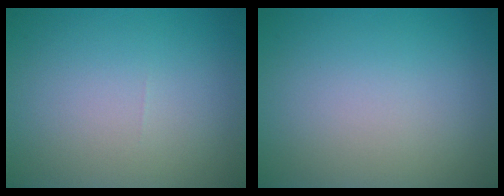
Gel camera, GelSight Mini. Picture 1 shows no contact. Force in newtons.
{"total": 0.0}